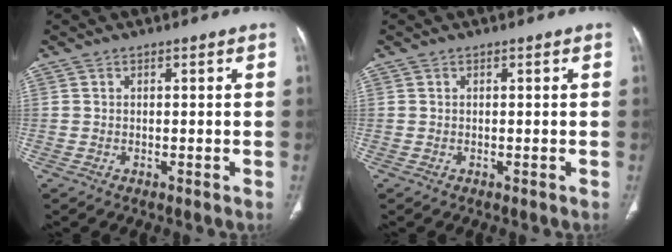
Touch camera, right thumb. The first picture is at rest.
{"total": 0.0}